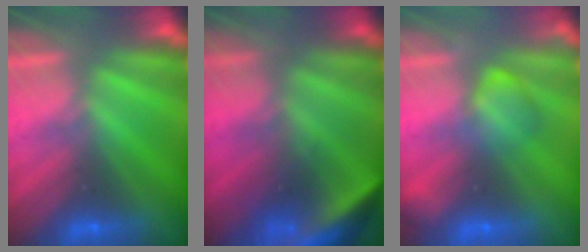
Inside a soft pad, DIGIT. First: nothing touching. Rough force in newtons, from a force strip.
{"total": 4.0}
{"total": 2.4}